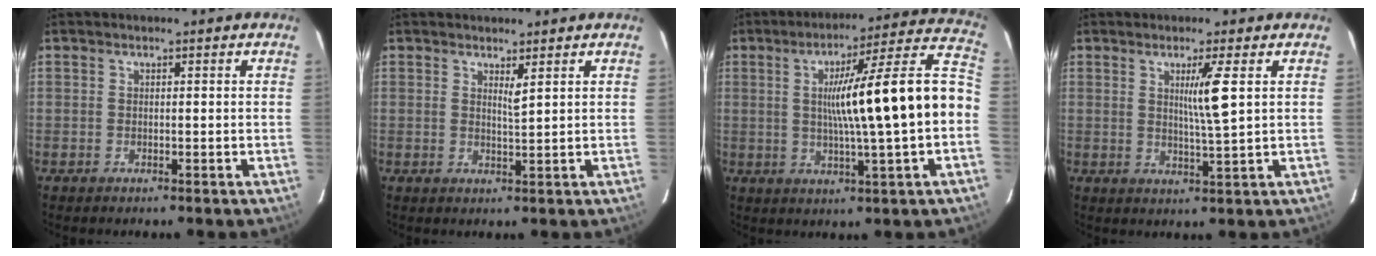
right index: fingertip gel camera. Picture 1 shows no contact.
{"total": 1.5, "force": [1.0, -0.2, 1.1], "torque": [-0.024, -0.008, 0.019]}
{"total": 18.4, "force": [-0.3, -0.4, 18.4], "torque": [-0.266, 0.023, -0.009]}
{"total": 5.0, "force": [1.4, -1.0, 4.6], "torque": [-0.085, -0.011, 0.028]}